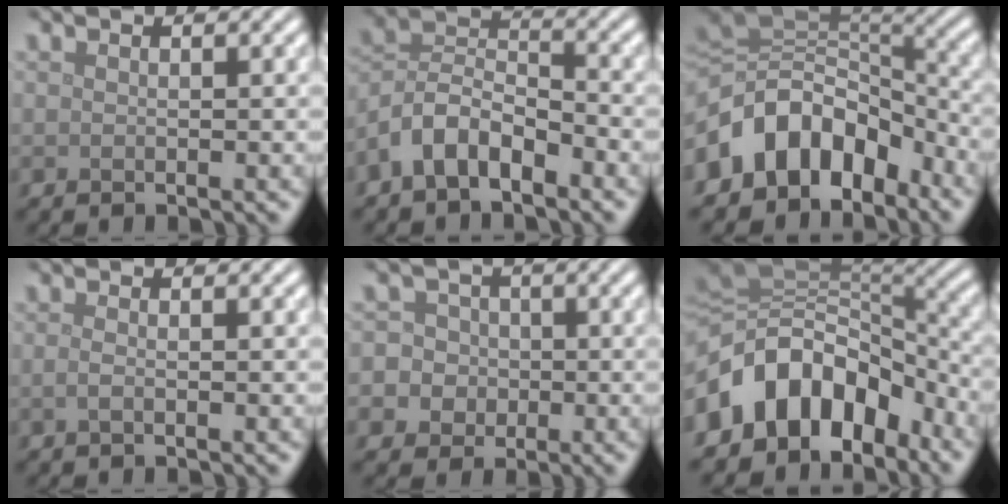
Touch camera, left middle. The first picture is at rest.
{"total": 5.5, "force": [-3.2, 3.0, 3.3], "torque": [-0.063, 0.010, -0.073]}
{"total": 9.4, "force": [-4.6, 6.7, 4.6], "torque": [-0.066, 0.019, -0.097]}
{"total": 0.9, "force": [-0.3, 0.3, 0.8], "torque": [-0.017, 0.000, -0.009]}
{"total": 7.6, "force": [-2.1, 7.2, 1.6], "torque": [-0.035, 0.000, -0.069]}
{"total": 10.7, "force": [-4.9, 7.6, 5.6], "torque": [-0.093, 0.022, -0.101]}